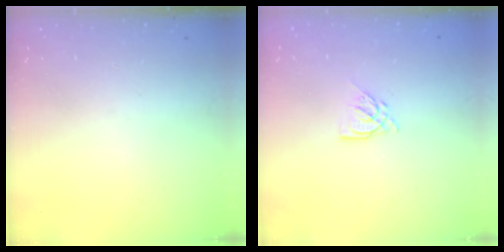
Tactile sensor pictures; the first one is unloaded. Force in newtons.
{"total": 5.0, "press": 5.0, "slide": 0.5}